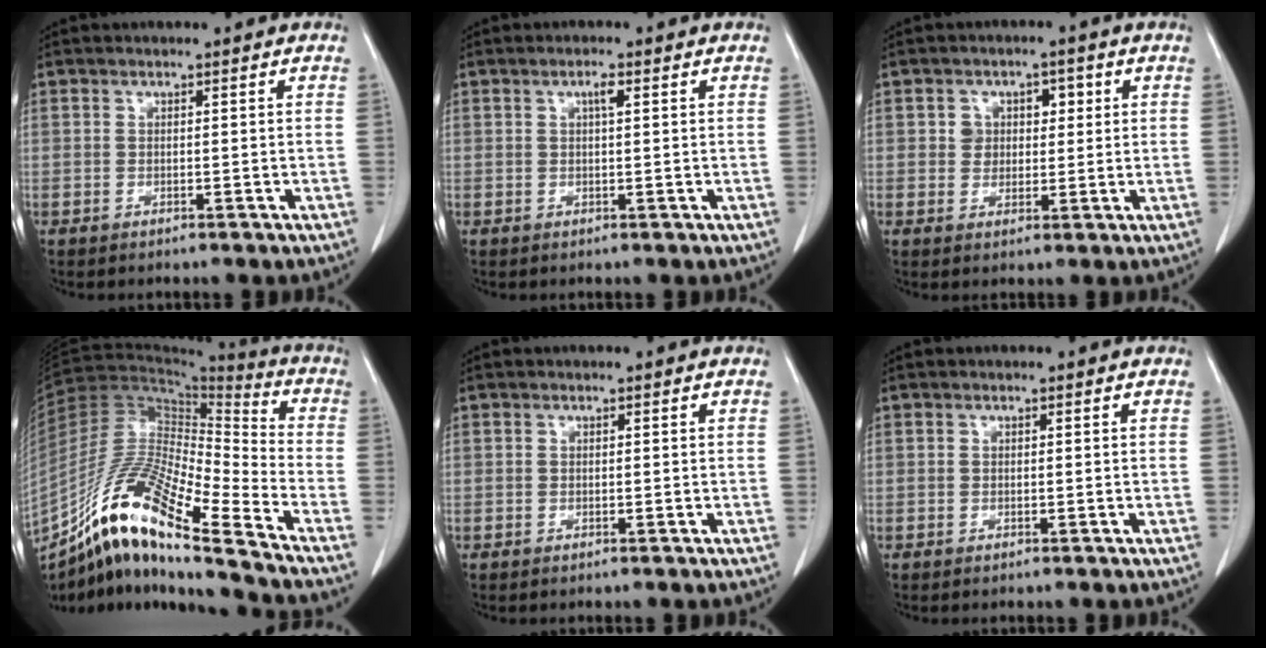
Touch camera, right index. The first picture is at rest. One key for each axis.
{"total": 1.5, "fx": 0.6, "fy": 0.2, "fz": 1.4, "tx": -0.026, "ty": 0.002, "tz": 0.009}
{"total": 4.4, "fx": 1.1, "fy": 3.8, "fz": 1.9, "tx": -0.019, "ty": 0.018, "tz": 0.018}
{"total": 20.1, "fx": -14.1, "fy": 1.4, "fz": 14.2, "tx": -0.288, "ty": -0.016, "tz": -0.260}
{"total": 0.0}
{"total": 0.0}